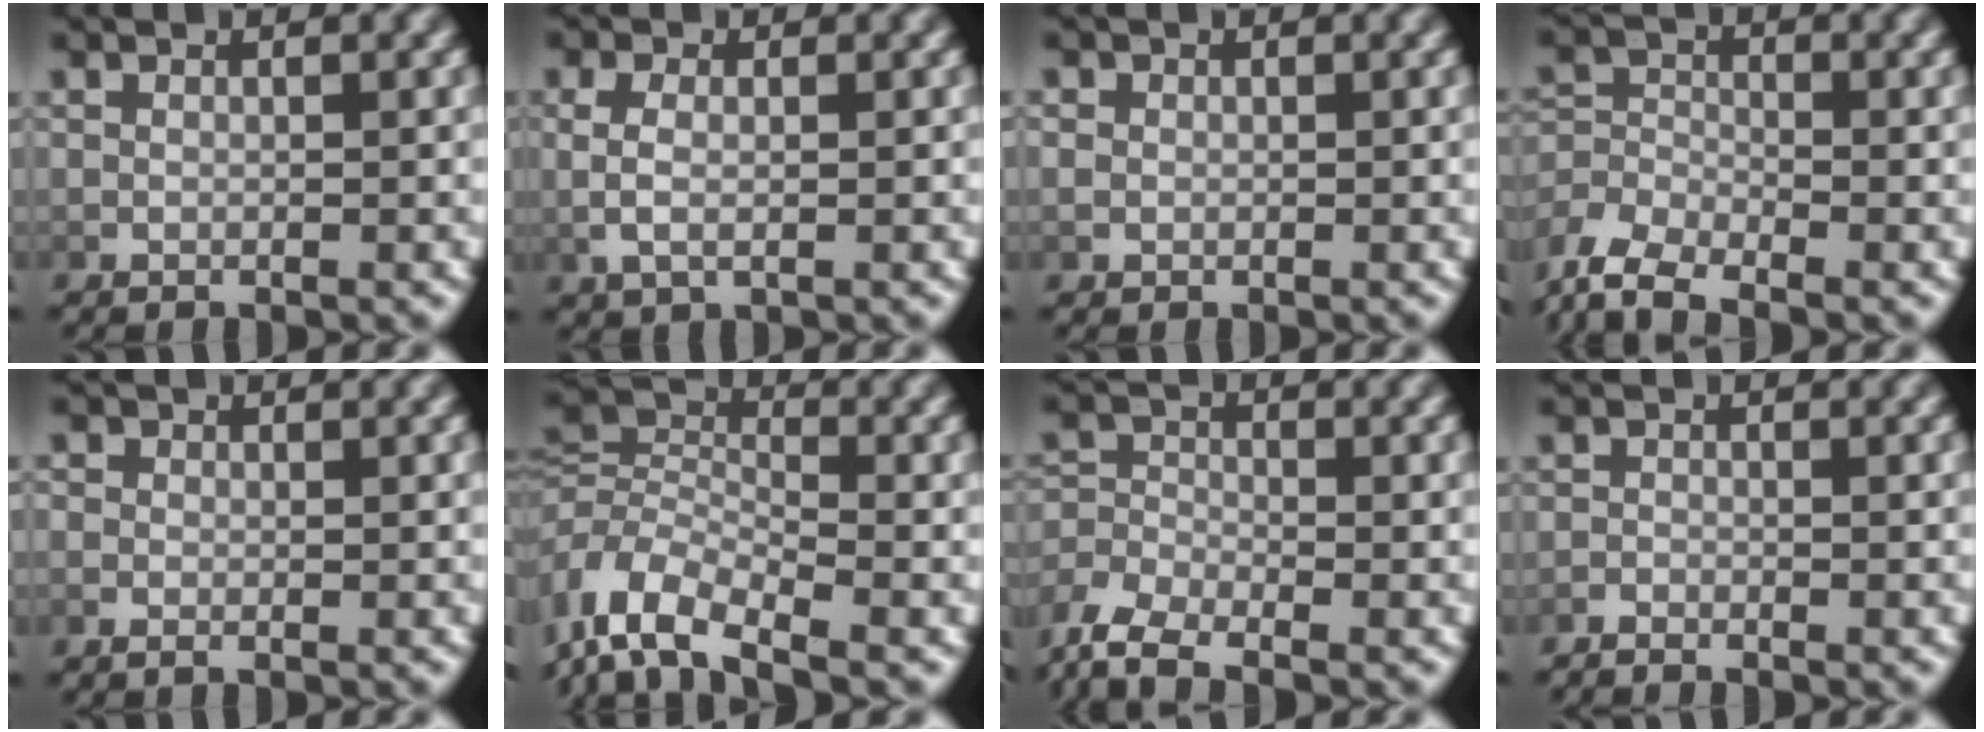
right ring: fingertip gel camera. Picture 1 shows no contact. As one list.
[{"total": 2.6, "force": [0.2, 1.4, 2.1], "torque": [-0.050, -0.005, 0.011]}, {"total": 1.6, "force": [0.0, 1.5, 0.5], "torque": [-0.019, -0.003, 0.002]}, {"total": 5.2, "force": [-2.7, 3.8, 2.4], "torque": [-0.069, -0.034, -0.037]}, {"total": 1.2, "force": [-0.4, 1.0, 0.6], "torque": [-0.015, -0.003, -0.011]}, {"total": 7.2, "force": [-3.0, 5.1, 4.1], "torque": [-0.101, -0.030, -0.046]}, {"total": 4.3, "force": [-2.4, 2.9, 2.1], "torque": [-0.057, -0.028, -0.033]}, {"total": 1.6, "force": [-1.6, 0.1, -0.1], "torque": [0.001, -0.007, -0.030]}]